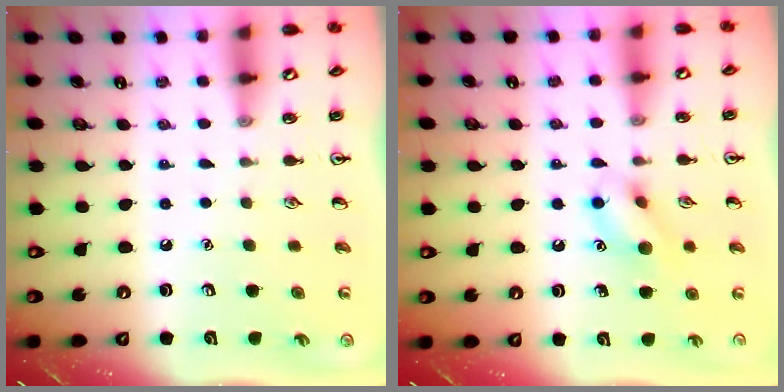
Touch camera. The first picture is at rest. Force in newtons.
{"total": 9.9, "press": 9.9, "slide": 0.7}